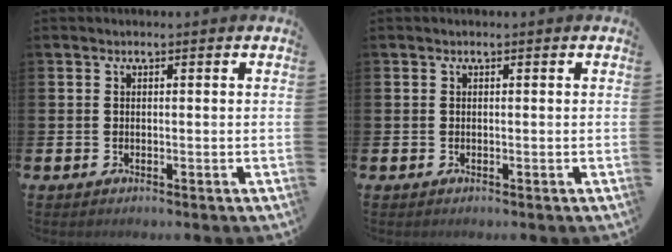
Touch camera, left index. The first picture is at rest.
{"total": 0.0}